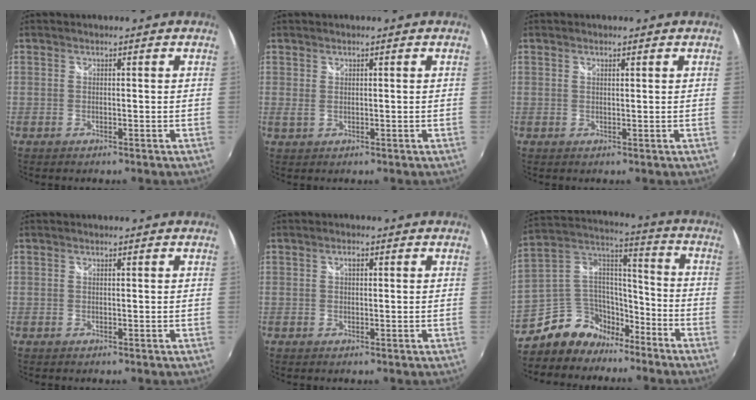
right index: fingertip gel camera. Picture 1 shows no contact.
{"total": 1.0, "force": [0.7, 0.4, 0.7], "torque": [-0.013, 0.002, 0.016]}
{"total": 0.6, "force": [0.5, 0.1, 0.4], "torque": [-0.007, 0.001, 0.007]}
{"total": 0.0}
{"total": 1.4, "force": [0.6, 0.6, 1.1], "torque": [-0.020, 0.007, 0.011]}
{"total": 11.8, "force": [-8.4, 7.8, 3.0], "torque": [-0.077, 0.062, -0.145]}